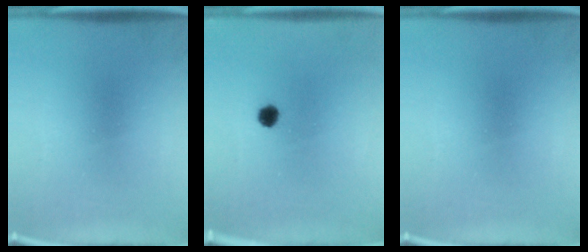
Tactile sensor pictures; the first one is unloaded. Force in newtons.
{"total": 1.8}
{"total": 0.0}